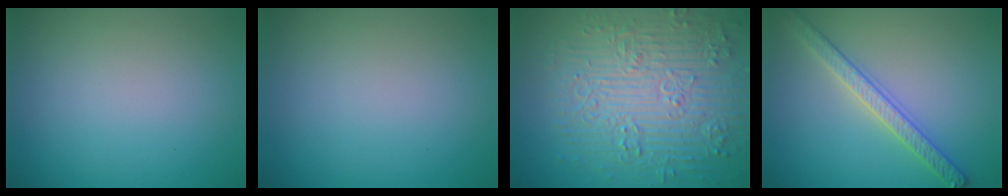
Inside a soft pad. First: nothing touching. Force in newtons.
{"total": 0.0}
{"total": 9.2, "press": 6.8, "slide": 6.2}
{"total": 3.3, "press": 3.3, "slide": 0.3}